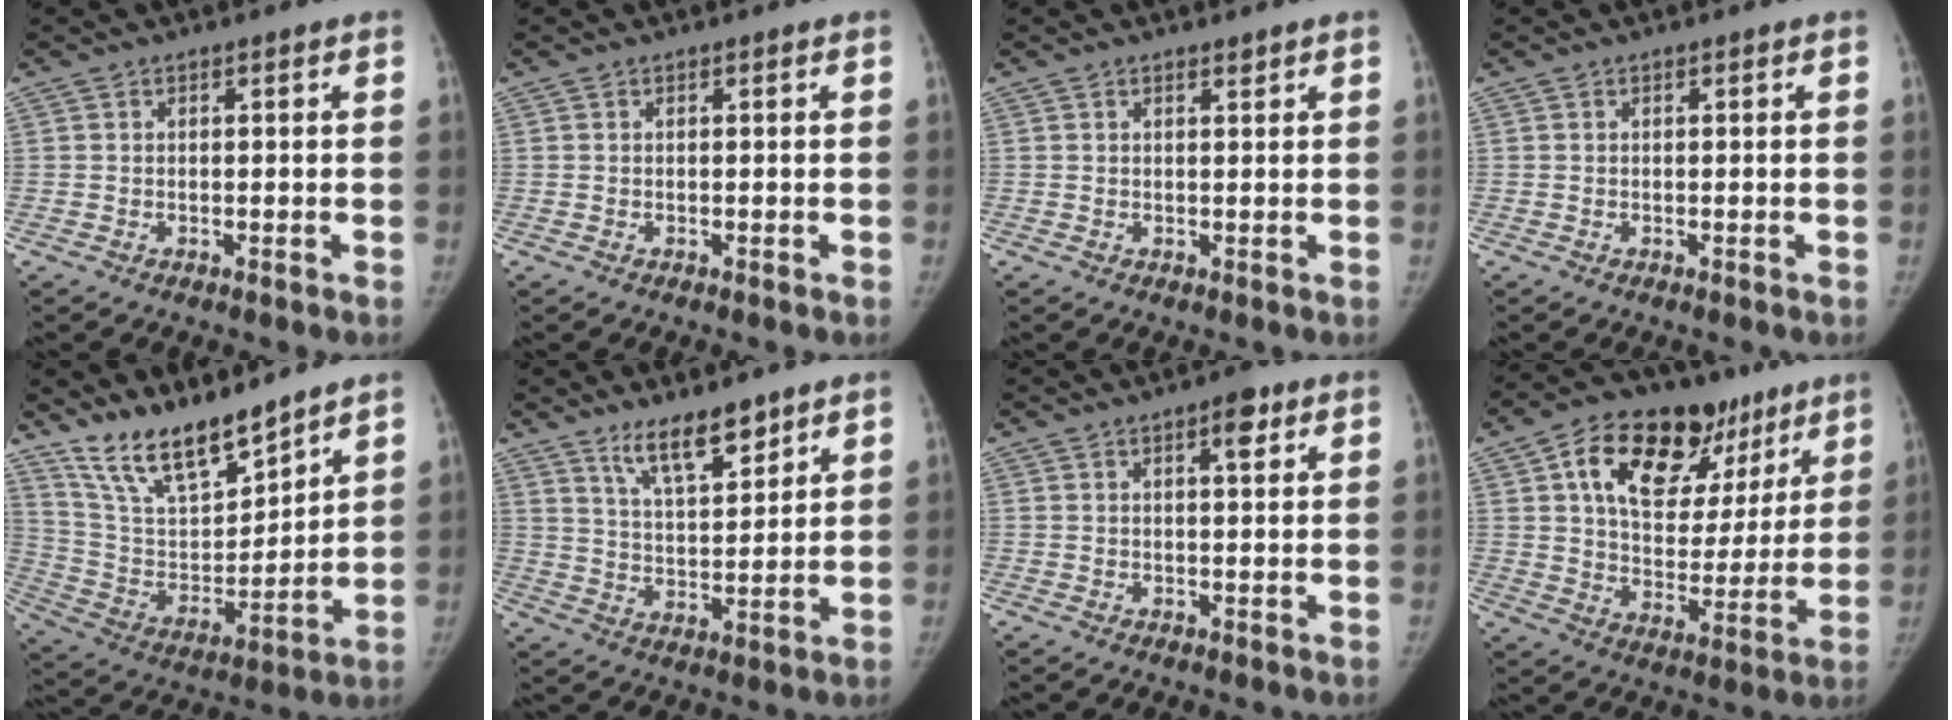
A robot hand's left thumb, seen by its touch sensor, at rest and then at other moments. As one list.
[{"total": 0.0}, {"total": 0.7, "force": [0.6, 0.1, 0.4], "torque": [-0.006, -0.005, 0.011]}, {"total": 0.0}, {"total": 15.5, "force": [13.1, 4.1, 7.2], "torque": [-0.099, -0.076, 0.254]}, {"total": 9.2, "force": [6.9, 2.6, 5.6], "torque": [-0.078, -0.052, 0.128]}, {"total": 3.4, "force": [1.7, 1.1, 2.8], "torque": [-0.033, -0.005, 0.022]}, {"total": 23.6, "force": [12.0, 14.1, 14.6], "torque": [-0.182, -0.003, 0.193]}]